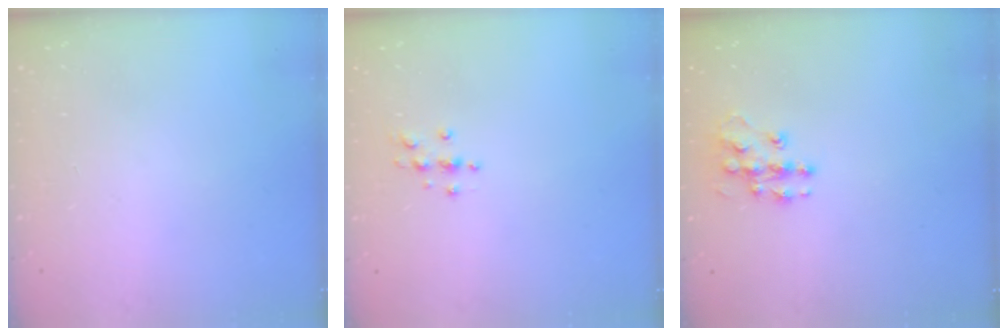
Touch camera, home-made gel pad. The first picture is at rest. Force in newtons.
{"total": 3.5, "press": 3.4, "slide": 0.5}
{"total": 10.6, "press": 10.6, "slide": 0.6}